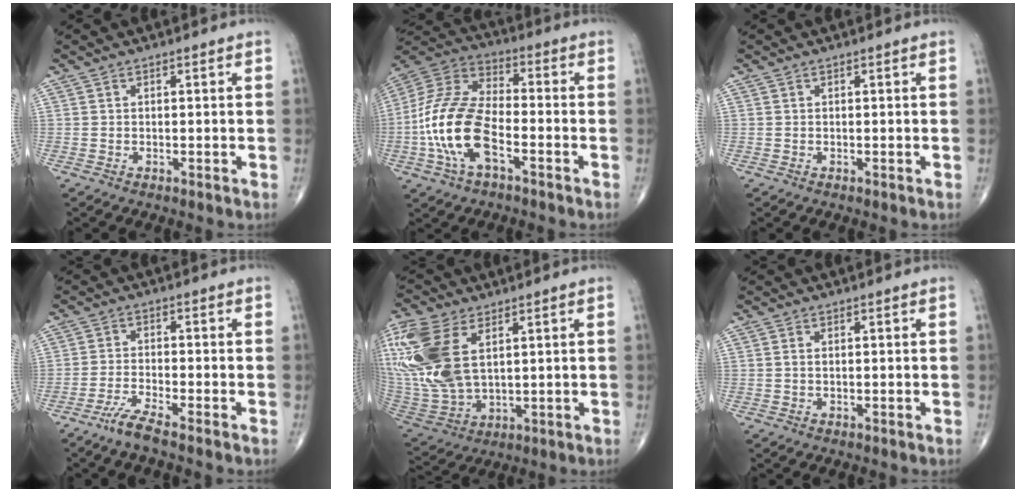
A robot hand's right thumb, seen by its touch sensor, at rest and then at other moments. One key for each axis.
{"total": 16.8, "fx": -5.0, "fy": 8.2, "fz": 13.8, "tx": -0.292, "ty": 0.032, "tz": -0.097}
{"total": 0.0}
{"total": 4.0, "fx": -3.2, "fy": -0.1, "fz": 2.4, "tx": -0.065, "ty": 0.006, "tz": -0.070}
{"total": 20.6, "fx": 6.2, "fy": 11.5, "fz": 15.9, "tx": -0.384, "ty": -0.019, "tz": 0.128}
{"total": 0.7, "fx": 0.1, "fy": 0.3, "fz": 0.6, "tx": -0.013, "ty": 0.004, "tz": 0.003}